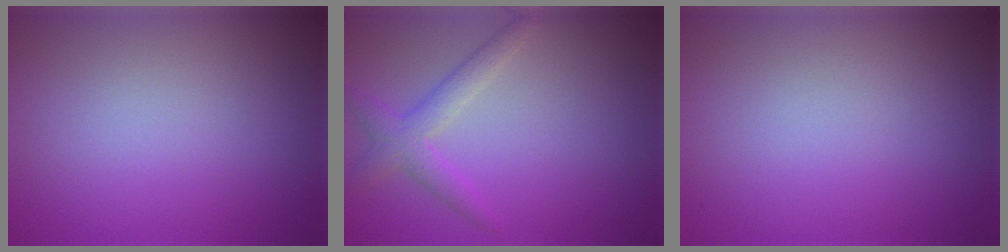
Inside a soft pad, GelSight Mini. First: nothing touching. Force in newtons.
{"total": 2.6, "press": 2.6, "slide": 0.2}
{"total": 0.0}